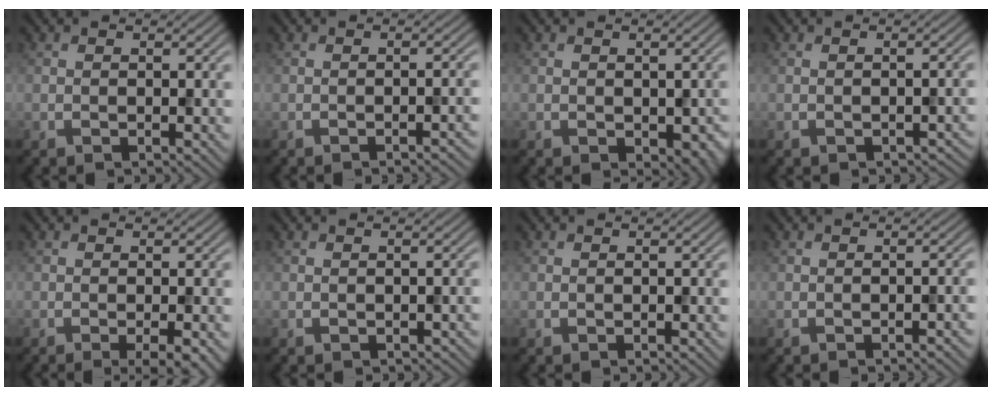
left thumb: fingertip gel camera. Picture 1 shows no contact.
{"total": 2.0, "force": [-1.2, 0.4, 1.5], "torque": [-0.013, 0.007, -0.023]}
{"total": 3.0, "force": [-0.7, 1.9, 2.3], "torque": [-0.035, -0.015, -0.003]}
{"total": 1.1, "force": [-0.7, 0.4, 0.7], "torque": [-0.011, -0.002, -0.007]}
{"total": 3.2, "force": [-1.3, 0.4, 2.9], "torque": [-0.046, 0.004, -0.023]}
{"total": 0.5, "force": [-0.3, 0.2, 0.3], "torque": [-0.005, -0.002, -0.001]}
{"total": 0.0}
{"total": 1.4, "force": [-0.8, 0.3, 1.1], "torque": [-0.010, 0.006, -0.014]}